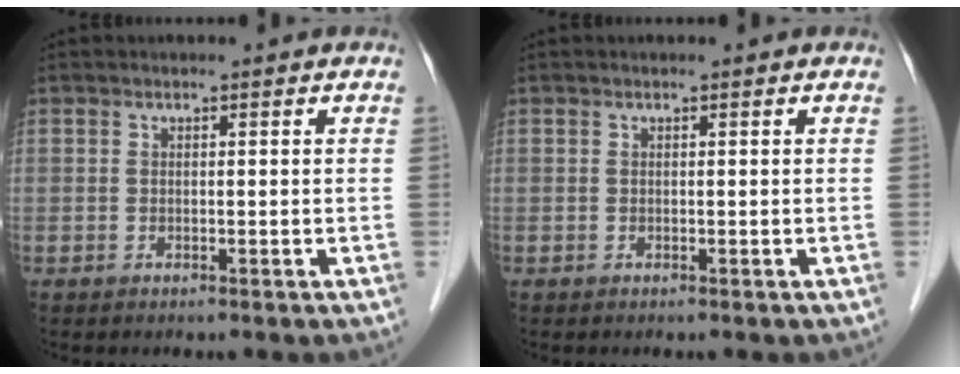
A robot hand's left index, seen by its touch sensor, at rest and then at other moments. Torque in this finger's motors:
{"motor_torque": [0.00, 0.00, 0.00, 0.00]}